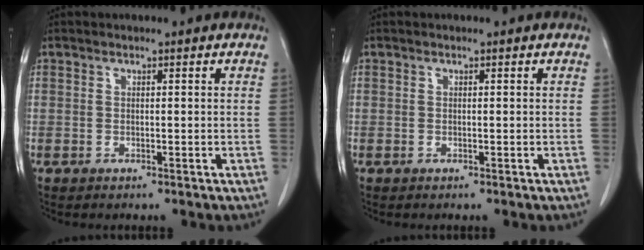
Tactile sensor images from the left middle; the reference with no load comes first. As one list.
[{"total": 0.0}]